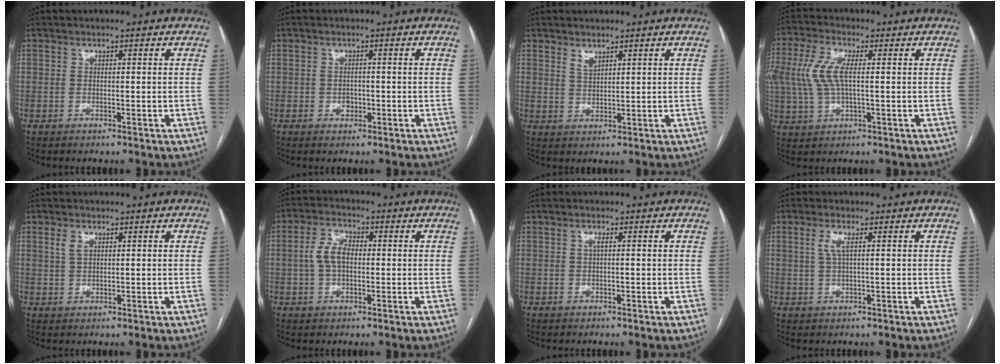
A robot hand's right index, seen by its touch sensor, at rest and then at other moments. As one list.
[{"total": 1.6, "force": [-0.6, 1.3, 0.9], "torque": [-0.012, -0.001, -0.004]}, {"total": 2.0, "force": [1.6, 0.7, 1.0], "torque": [-0.020, -0.005, 0.036]}, {"total": 10.8, "force": [1.5, 4.8, 9.6], "torque": [-0.236, 0.013, 0.031]}, {"total": 2.0, "force": [1.1, 1.0, 1.3], "torque": [-0.031, 0.006, 0.026]}, {"total": 5.9, "force": [0.2, 3.4, 4.8], "torque": [-0.106, 0.017, 0.003]}, {"total": 0.8, "force": [0.2, 0.0, 0.7], "torque": [-0.015, 0.002, 0.002]}, {"total": 2.5, "force": [0.8, 0.2, 2.4], "torque": [-0.058, 0.003, 0.018]}]